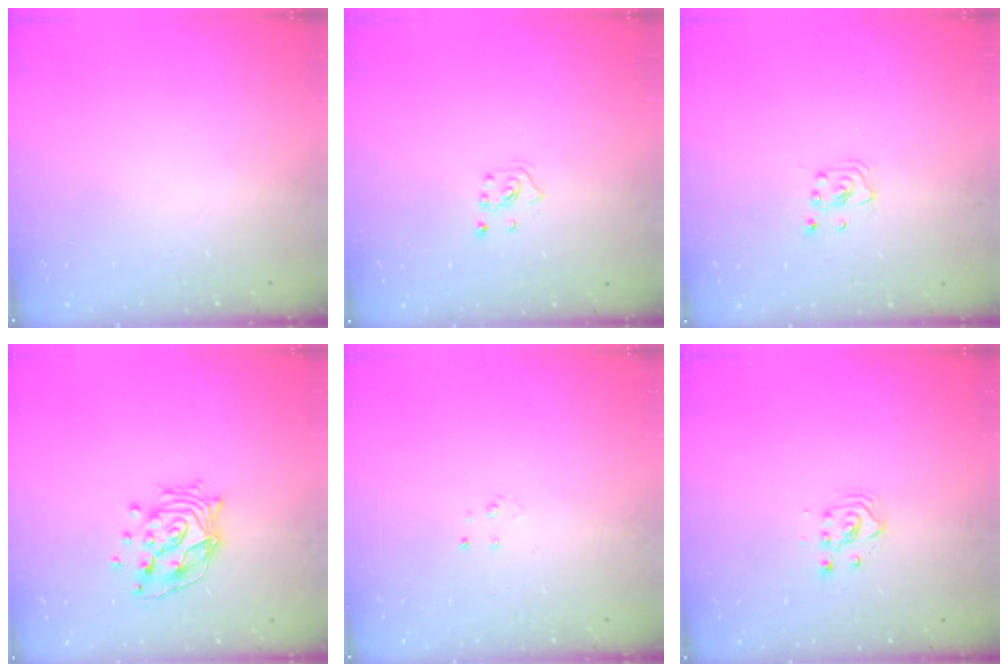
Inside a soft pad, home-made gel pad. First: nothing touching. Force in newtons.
{"total": 2.1, "press": 2.0, "slide": 0.3}
{"total": 2.1, "press": 2.1, "slide": 0.2}
{"total": 13.4, "press": 13.4, "slide": 1.6}
{"total": 2.7, "press": 2.7, "slide": 0.2}
{"total": 3.0, "press": 3.0, "slide": 0.2}